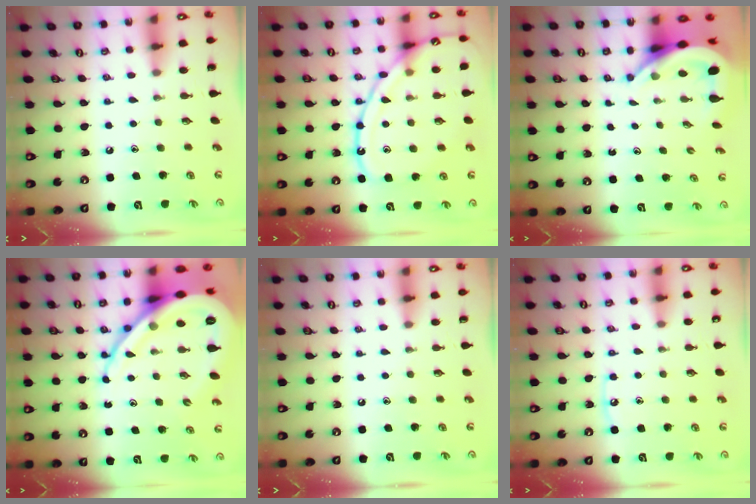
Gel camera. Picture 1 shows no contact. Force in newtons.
{"total": 13.7, "press": 13.7, "slide": 1.1}
{"total": 8.5, "press": 8.4, "slide": 1.0}
{"total": 19.7, "press": 19.6, "slide": 2.1}
{"total": 0.0}
{"total": 3.8, "press": 3.8, "slide": 0.5}